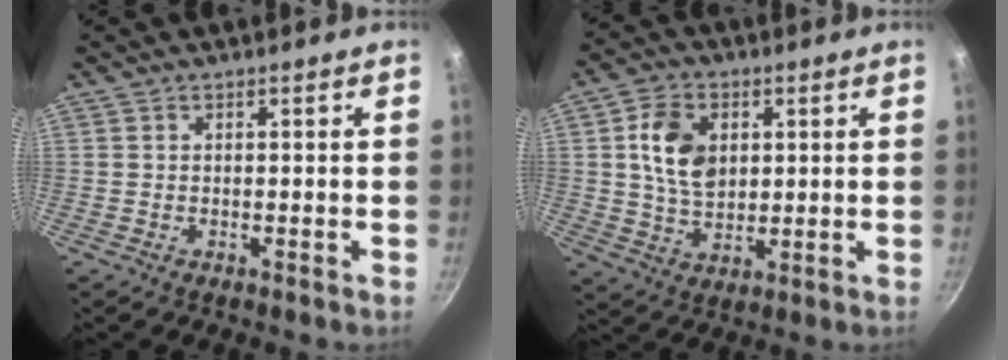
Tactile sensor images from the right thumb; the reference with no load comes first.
{"total": 10.3, "force": [2.2, 7.3, 6.9], "torque": [-0.106, -0.003, 0.040]}